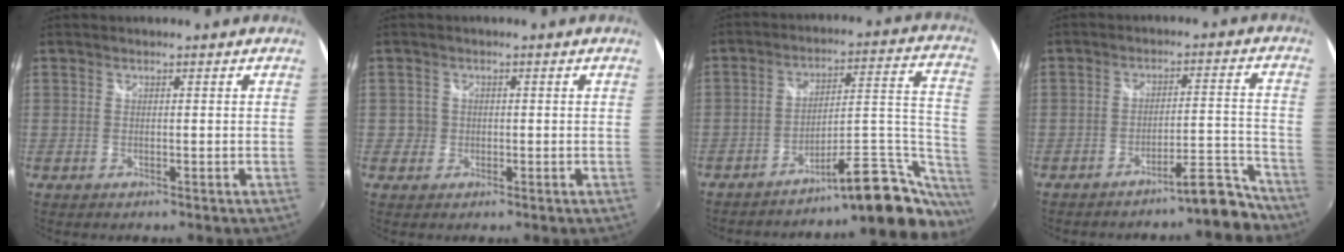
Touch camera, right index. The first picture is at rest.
{"total": 2.2, "force": [-0.3, 2.2, 0.1], "torque": [-0.001, 0.002, -0.007]}
{"total": 20.1, "force": [-17.5, 3.6, 9.2], "torque": [-0.088, 0.029, -0.247]}
{"total": 8.0, "force": [-7.3, 1.3, 3.1], "torque": [-0.030, 0.033, -0.095]}